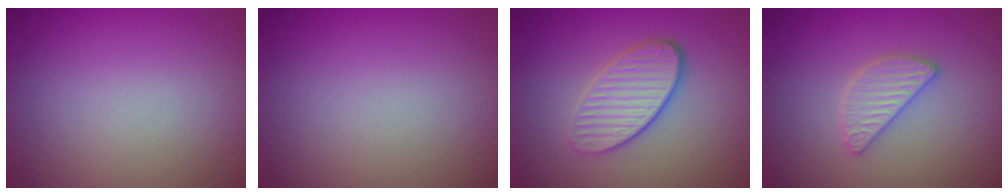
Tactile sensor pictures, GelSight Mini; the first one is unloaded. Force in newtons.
{"total": 0.0}
{"total": 4.0, "press": 3.3, "slide": 2.4}
{"total": 2.6, "press": 2.6, "slide": 0.3}